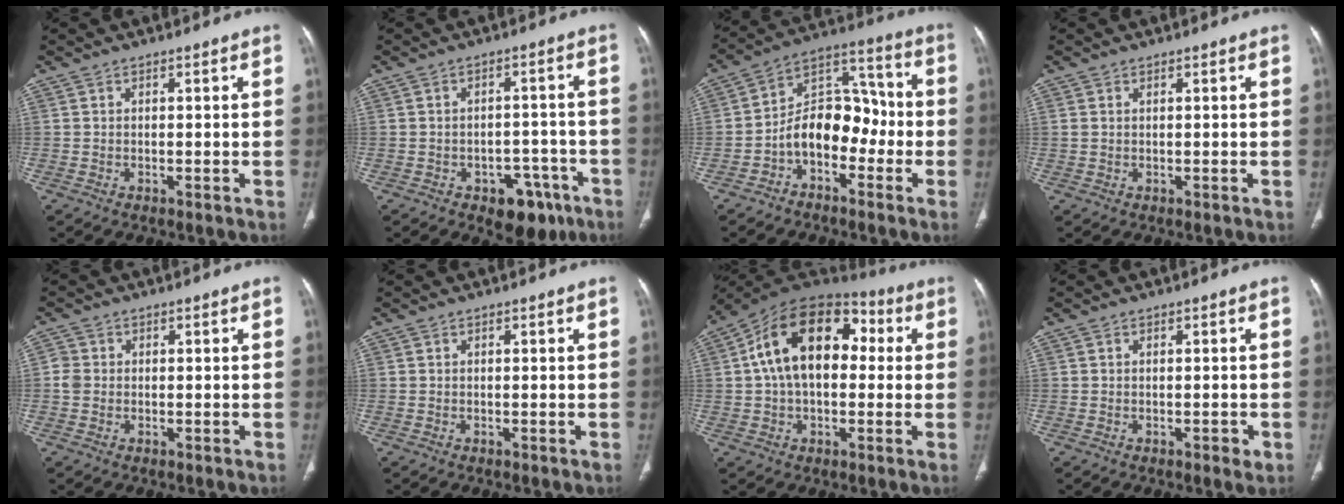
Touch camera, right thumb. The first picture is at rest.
{"total": 9.1, "force": [-5.2, 5.7, 4.8], "torque": [-0.028, 0.037, -0.061]}
{"total": 12.1, "force": [-3.8, 8.2, 8.1], "torque": [-0.101, 0.063, -0.075]}
{"total": 0.8, "force": [0.3, 0.5, 0.5], "torque": [-0.014, 0.005, 0.009]}
{"total": 2.3, "force": [-0.1, 2.1, 0.9], "torque": [-0.013, 0.005, -0.006]}
{"total": 0.0}
{"total": 18.8, "force": [2.7, 11.9, 14.3], "torque": [-0.218, 0.043, 0.035]}
{"total": 1.4, "force": [-0.5, 0.7, 1.2], "torque": [-0.015, -0.002, -0.005]}